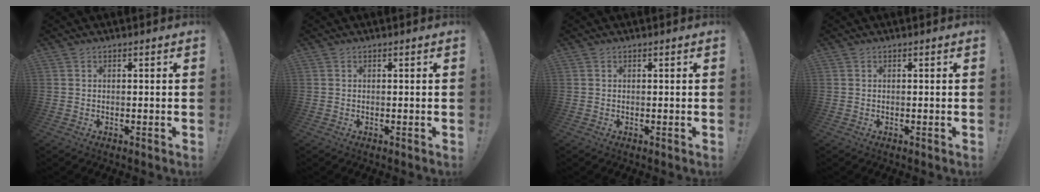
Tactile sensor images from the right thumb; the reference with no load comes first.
{"total": 0.0}
{"total": 0.0}
{"total": 0.0}